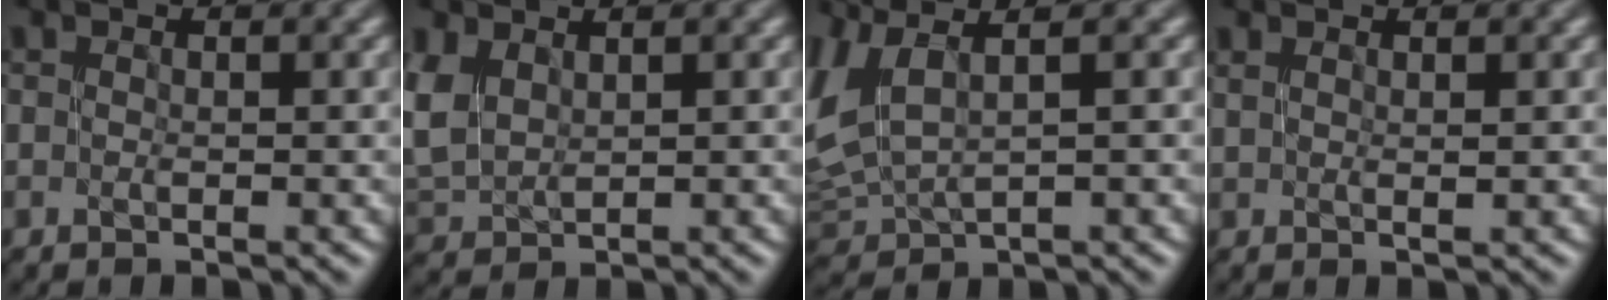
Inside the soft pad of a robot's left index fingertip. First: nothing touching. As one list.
[{"total": 3.4, "force": [2.3, 1.9, 1.4], "torque": [-0.046, 0.004, 0.046]}, {"total": 4.8, "force": [1.9, 2.4, 3.7], "torque": [-0.105, 0.012, 0.040]}, {"total": 0.6, "force": [0.5, 0.0, 0.3], "torque": [-0.003, -0.001, 0.011]}]